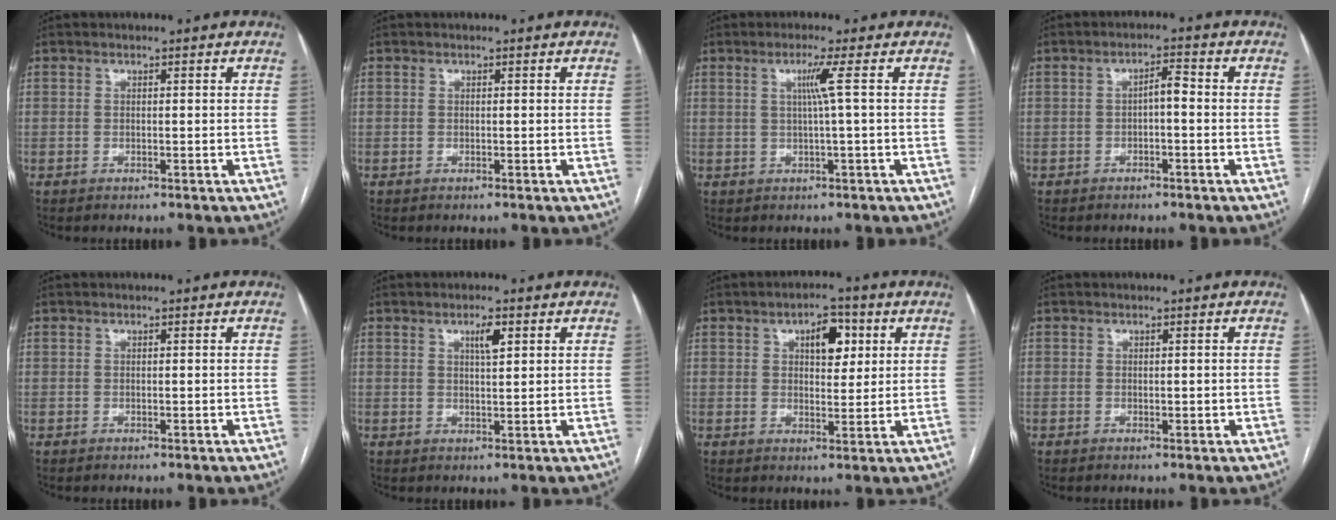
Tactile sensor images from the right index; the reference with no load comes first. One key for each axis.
{"total": 0.0}
{"total": 3.0, "fx": 0.6, "fy": -1.2, "fz": 2.8, "tx": -0.055, "ty": 0.000, "tz": 0.014}
{"total": 2.6, "fx": -0.4, "fy": 0.8, "fz": 2.5, "tx": -0.040, "ty": 0.013, "tz": -0.006}
{"total": 0.0}
{"total": 2.9, "fx": 1.4, "fy": 0.5, "fz": 2.4, "tx": -0.042, "ty": 0.001, "tz": 0.023}
{"total": 6.0, "fx": 2.3, "fy": 2.9, "fz": 4.7, "tx": -0.071, "ty": 0.012, "tz": 0.036}
{"total": 1.0, "fx": 0.0, "fy": 0.6, "fz": 0.8, "tx": -0.010, "ty": 0.003, "tz": 0.006}